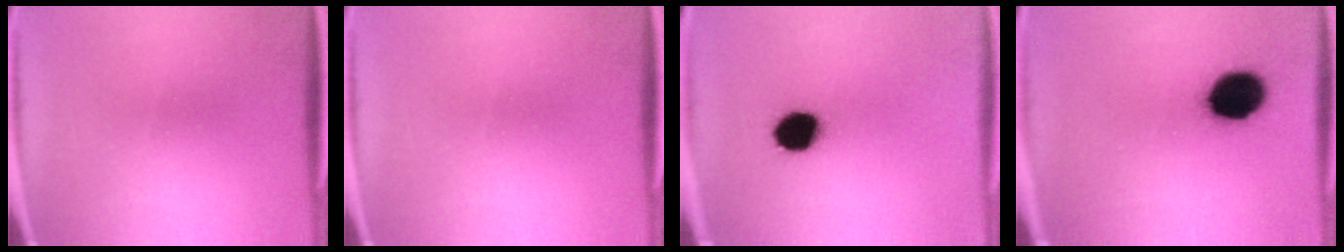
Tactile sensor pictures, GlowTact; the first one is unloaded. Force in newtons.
{"total": 0.0}
{"total": 9.3}
{"total": 11.9}